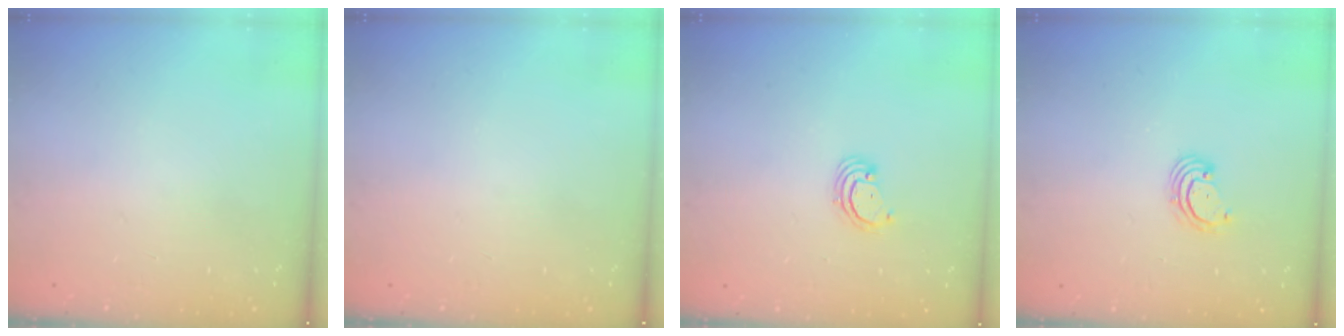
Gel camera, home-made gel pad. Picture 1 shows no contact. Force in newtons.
{"total": 0.0}
{"total": 2.8, "press": 2.8, "slide": 0.2}
{"total": 2.5, "press": 2.5, "slide": 0.3}